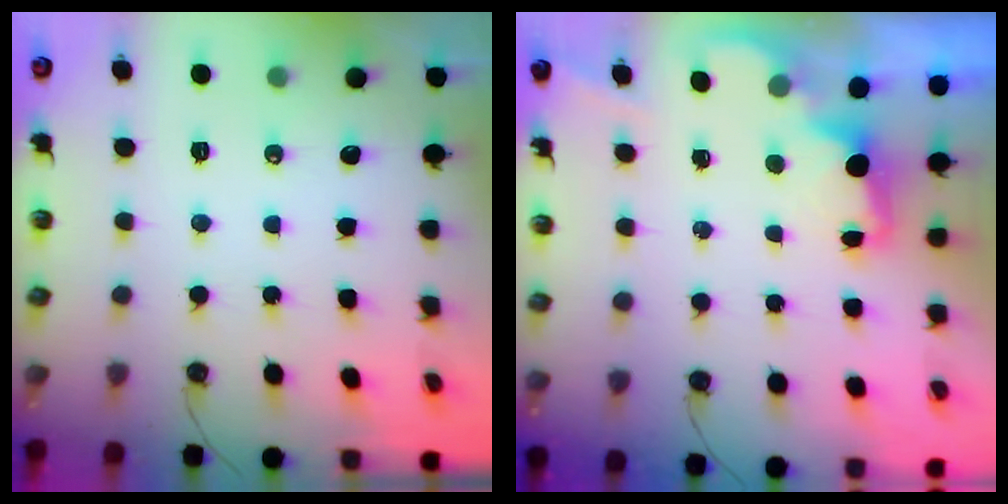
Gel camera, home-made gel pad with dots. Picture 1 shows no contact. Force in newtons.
{"total": 1.5, "press": 1.4, "slide": 0.7}